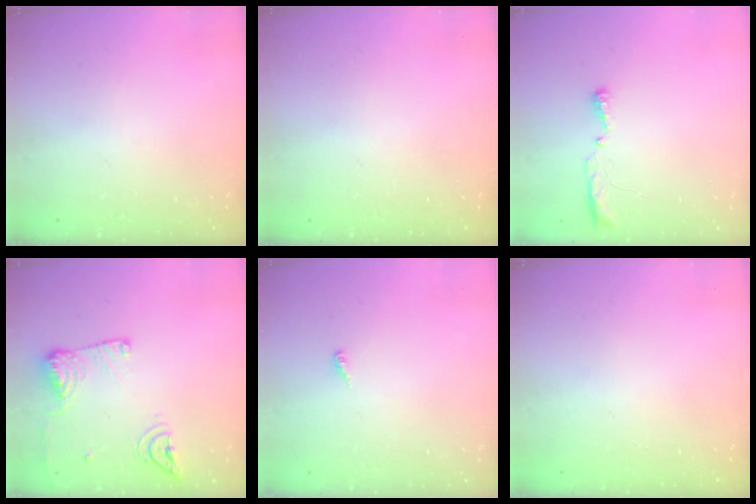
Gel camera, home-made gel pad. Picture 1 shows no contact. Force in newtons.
{"total": 0.0}
{"total": 8.2, "press": 5.2, "slide": 6.2}
{"total": 12.8, "press": 12.7, "slide": 1.6}
{"total": 3.2, "press": 3.2, "slide": 0.2}
{"total": 0.0}